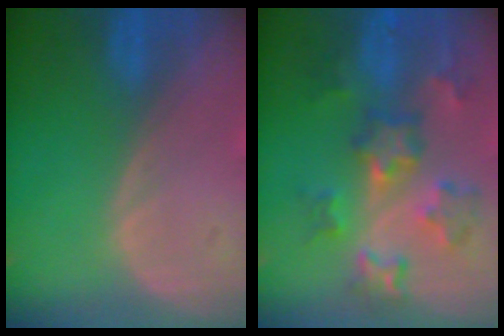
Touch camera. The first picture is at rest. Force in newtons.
{"total": 7.9, "press": 7.7, "slide": 1.6}